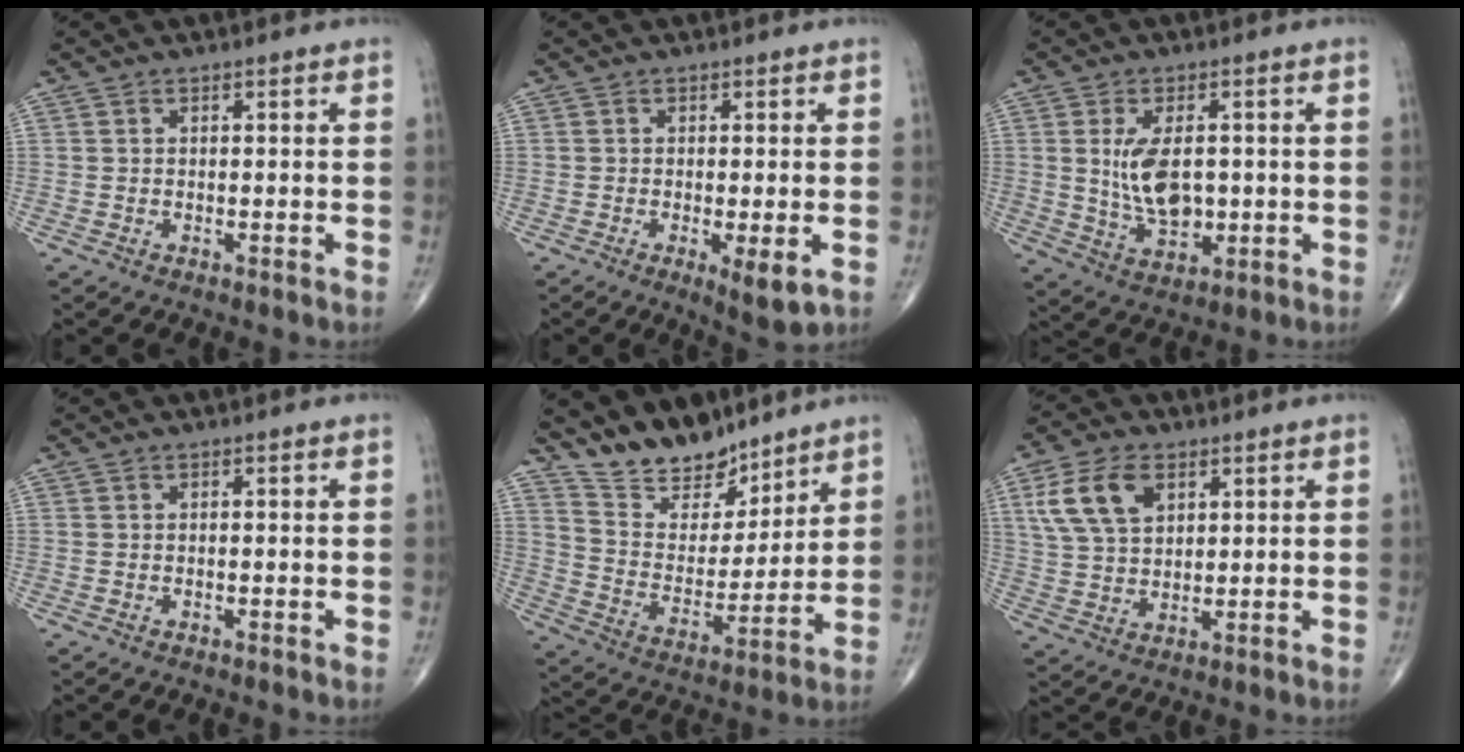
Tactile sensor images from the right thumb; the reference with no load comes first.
{"total": 5.0, "force": [-1.4, 1.2, 4.6], "torque": [-0.075, -0.017, -0.021]}
{"total": 9.2, "force": [0.7, 5.2, 7.5], "torque": [-0.128, -0.011, 0.026]}
{"total": 0.0}
{"total": 13.4, "force": [11.2, 6.1, 4.3], "torque": [-0.039, -0.082, 0.210]}
{"total": 10.5, "force": [4.2, 6.3, 7.2], "torque": [-0.136, -0.004, 0.085]}